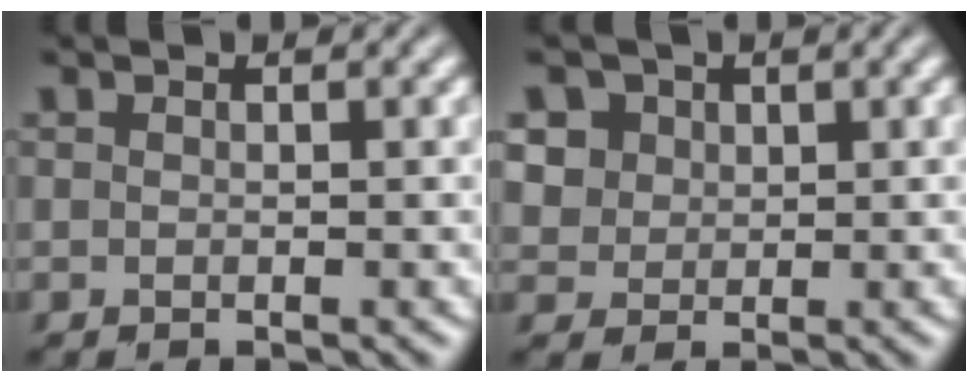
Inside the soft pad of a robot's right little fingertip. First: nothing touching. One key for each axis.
{"total": 4.3, "fx": 2.1, "fy": 3.4, "fz": 1.5, "tx": -0.043, "ty": 0.004, "tz": 0.040}